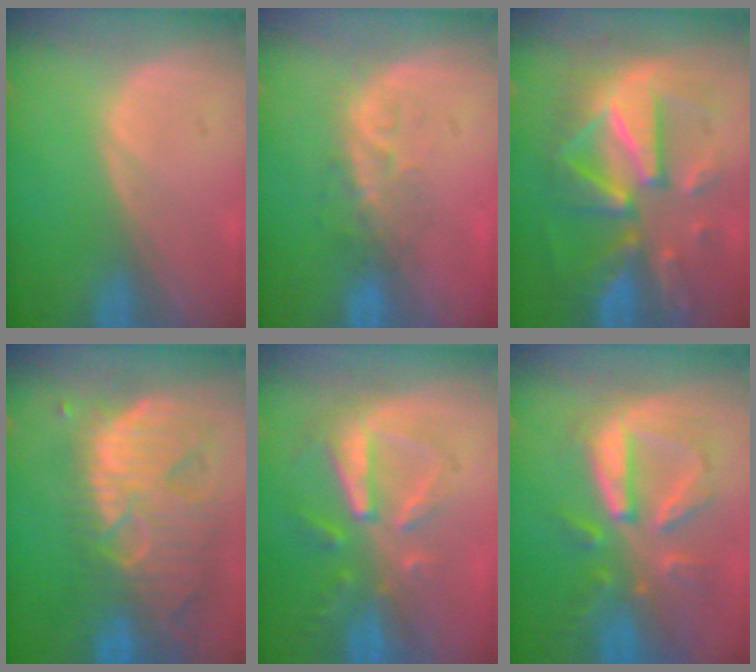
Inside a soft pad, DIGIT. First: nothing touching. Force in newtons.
{"total": 3.7, "press": 3.6, "slide": 1.2}
{"total": 12.3, "press": 12.3, "slide": 1.2}
{"total": 13.7, "press": 11.6, "slide": 7.3}
{"total": 8.2, "press": 7.4, "slide": 3.6}
{"total": 9.9, "press": 9.0, "slide": 4.1}